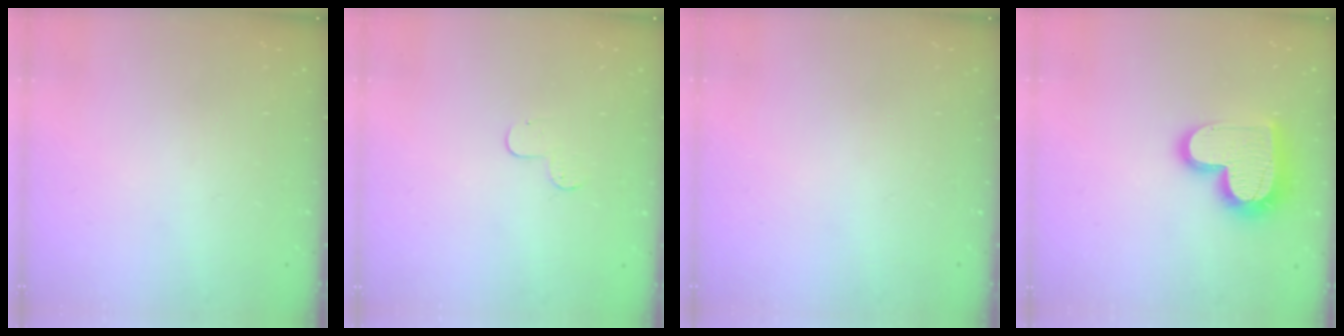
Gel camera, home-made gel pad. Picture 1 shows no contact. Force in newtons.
{"total": 4.6, "press": 4.6, "slide": 0.5}
{"total": 0.0}
{"total": 17.0, "press": 16.9, "slide": 1.3}